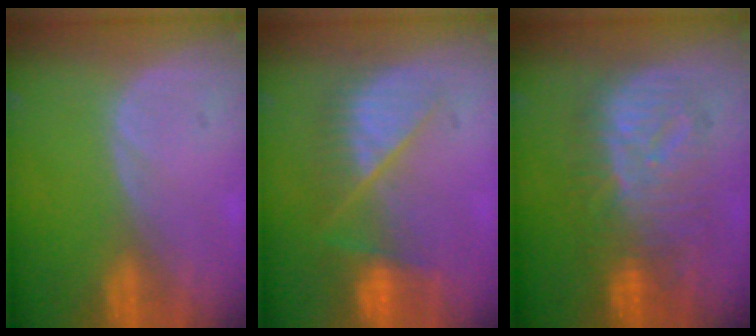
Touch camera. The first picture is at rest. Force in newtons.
{"total": 8.0, "press": 7.6, "slide": 2.4}
{"total": 9.6, "press": 9.6, "slide": 0.5}